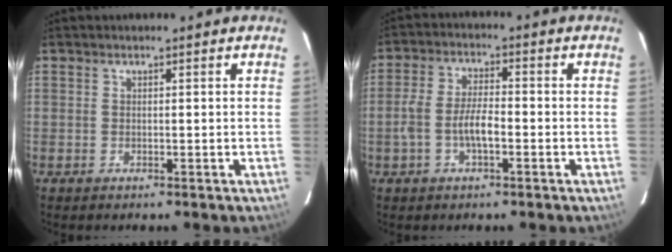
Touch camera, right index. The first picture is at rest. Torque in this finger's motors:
{"motor_torque": [0.76, -0.30, 0.47, 0.14]}